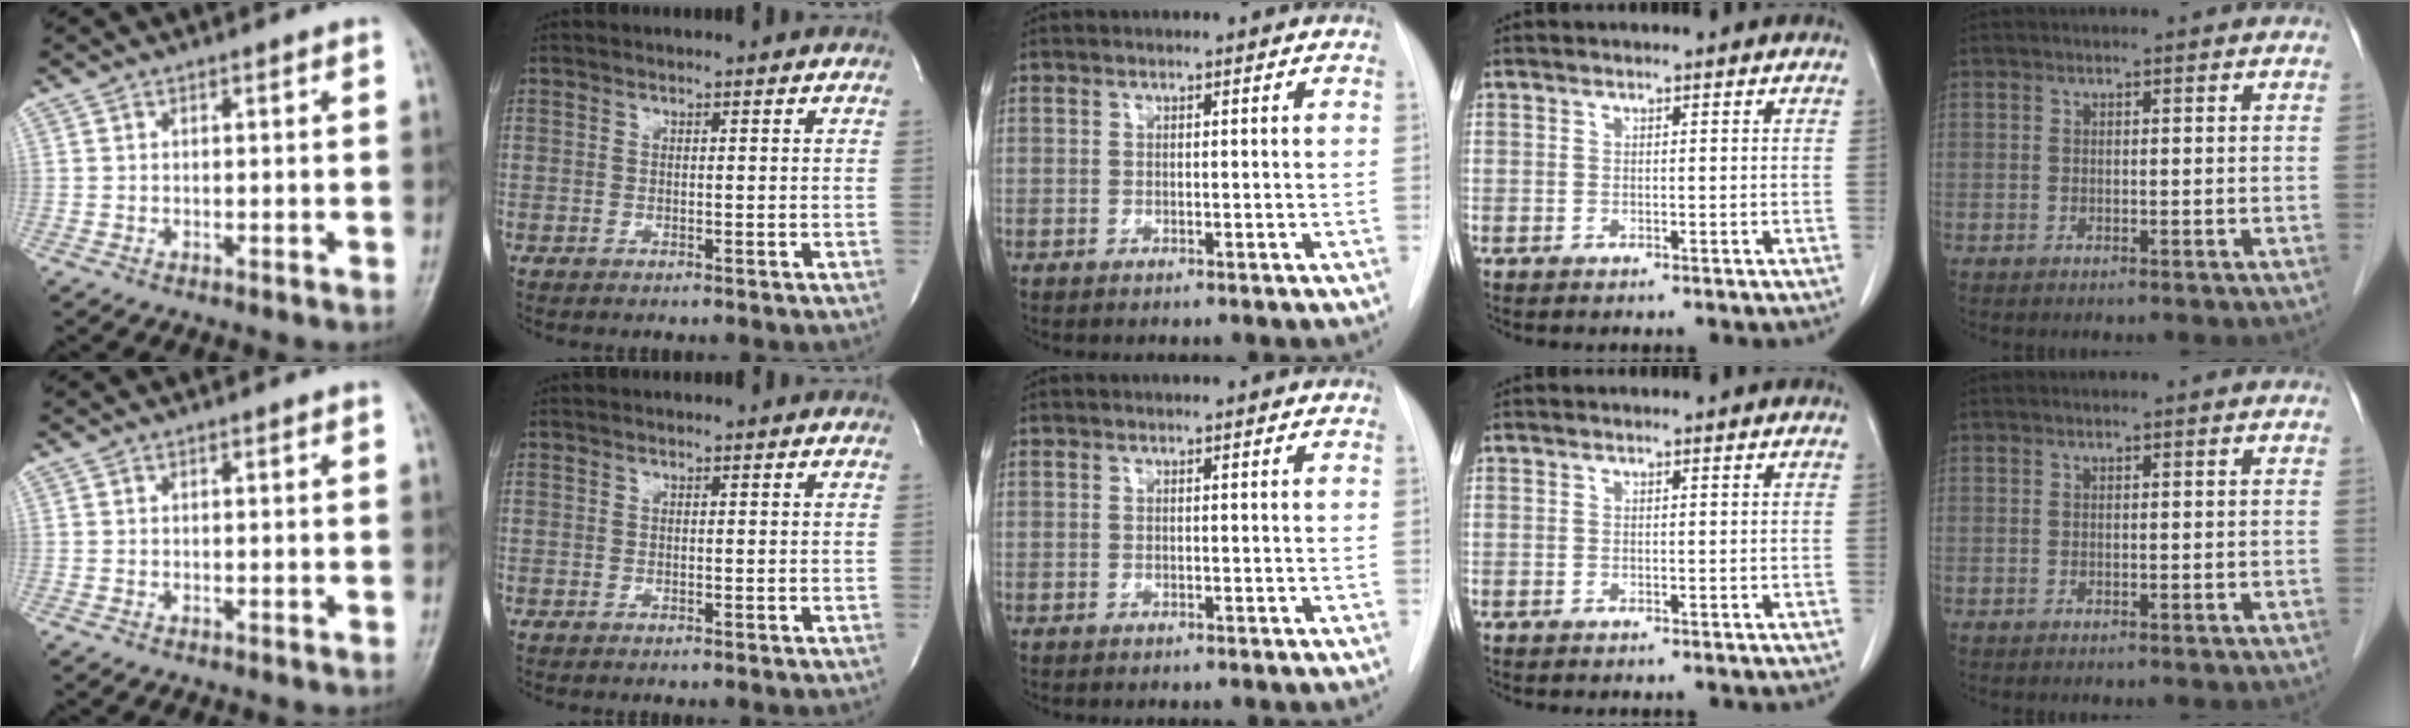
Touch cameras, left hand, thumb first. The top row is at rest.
{}